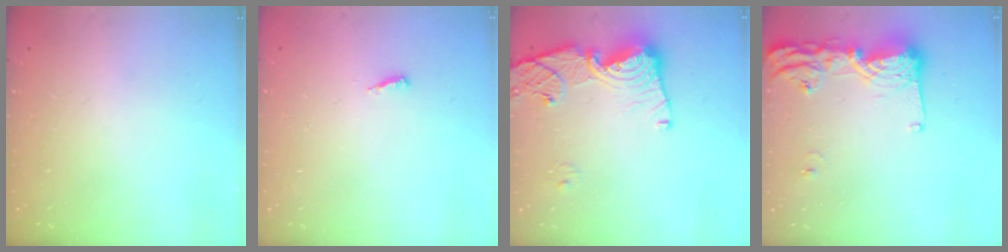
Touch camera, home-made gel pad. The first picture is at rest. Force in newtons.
{"total": 3.5, "press": 3.4, "slide": 0.3}
{"total": 15.0, "press": 14.9, "slide": 2.0}
{"total": 15.5, "press": 15.3, "slide": 2.2}